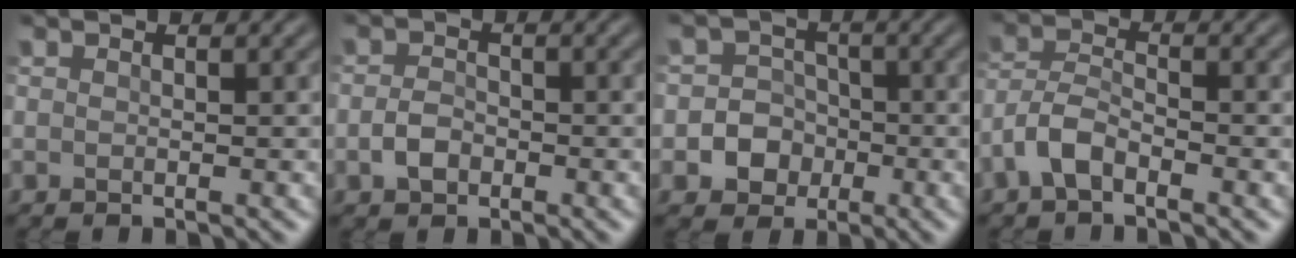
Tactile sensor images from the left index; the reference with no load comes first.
{"total": 1.6, "force": [-0.5, 1.3, 0.8], "torque": [-0.018, 0.007, -0.014]}
{"total": 4.4, "force": [-1.0, 4.1, 0.9], "torque": [0.012, 0.016, -0.036]}
{"total": 2.9, "force": [-1.8, 1.3, 1.9], "torque": [-0.042, 0.012, -0.047]}